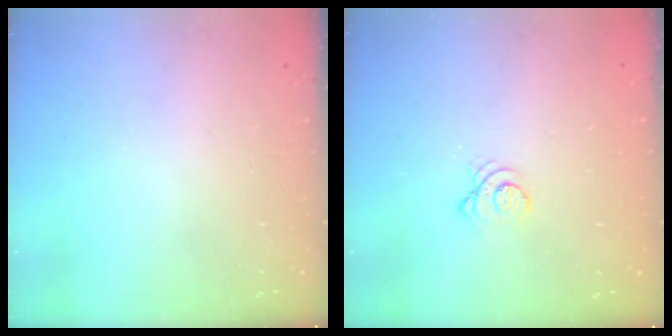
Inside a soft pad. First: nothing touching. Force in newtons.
{"total": 3.0, "press": 2.9, "slide": 0.3}